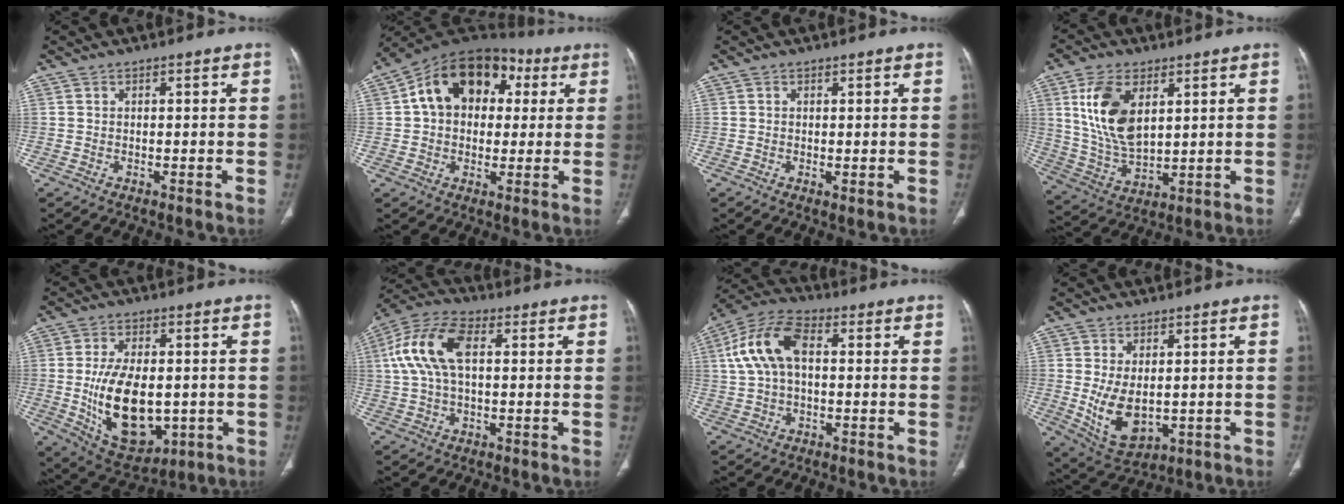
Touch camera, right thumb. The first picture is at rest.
{"total": 17.9, "force": [4.4, 12.6, 12.0], "torque": [-0.162, 0.029, 0.063]}
{"total": 0.8, "force": [0.0, 0.3, 0.8], "torque": [-0.020, -0.006, 0.001]}
{"total": 14.0, "force": [4.6, 7.6, 10.8], "torque": [-0.209, -0.019, 0.099]}
{"total": 17.0, "force": [-1.8, 9.7, 13.9], "torque": [-0.220, -0.010, -0.004]}
{"total": 12.5, "force": [2.3, 6.6, 10.3], "torque": [-0.225, 0.028, 0.040]}
{"total": 11.6, "force": [1.7, 6.7, 9.4], "torque": [-0.193, 0.033, 0.026]}
{"total": 9.2, "force": [-0.4, 5.4, 7.4], "torque": [-0.124, -0.014, 0.017]}